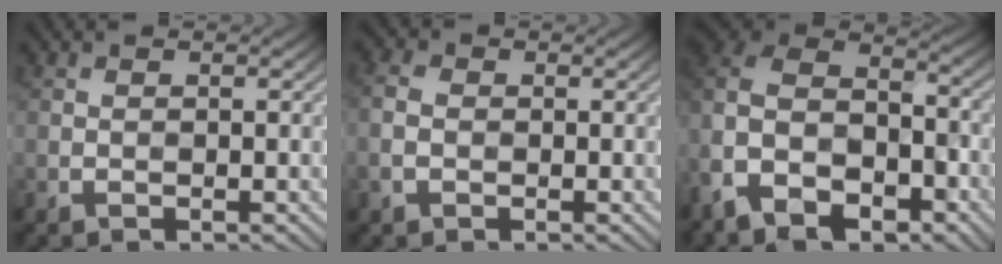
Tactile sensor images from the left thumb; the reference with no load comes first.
{"total": 2.7, "force": [-0.6, 2.1, 1.7], "torque": [-0.050, 0.001, -0.018]}
{"total": 13.2, "force": [-7.6, 7.9, 7.3], "torque": [-0.189, -0.038, -0.130]}